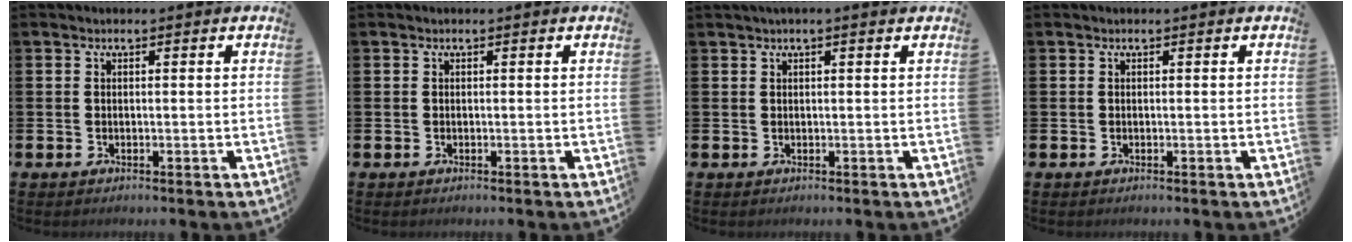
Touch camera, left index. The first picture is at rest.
{"total": 0.0}
{"total": 0.9, "force": [0.7, -0.1, 0.6], "torque": [-0.006, 0.000, 0.012]}
{"total": 0.0}